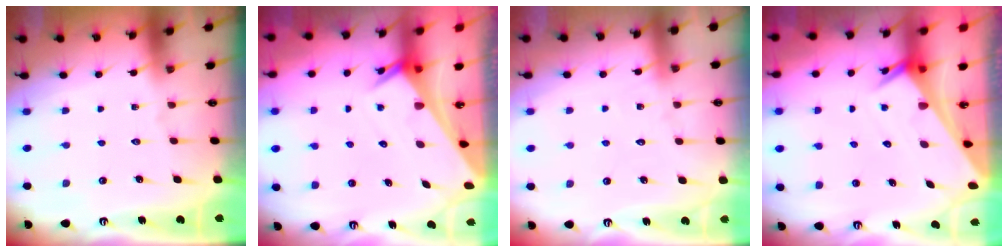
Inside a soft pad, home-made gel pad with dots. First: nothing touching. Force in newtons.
{"total": 2.5, "press": 2.5, "slide": 0.2}
{"total": 5.6, "press": 5.6, "slide": 0.5}
{"total": 2.5, "press": 2.5, "slide": 0.2}